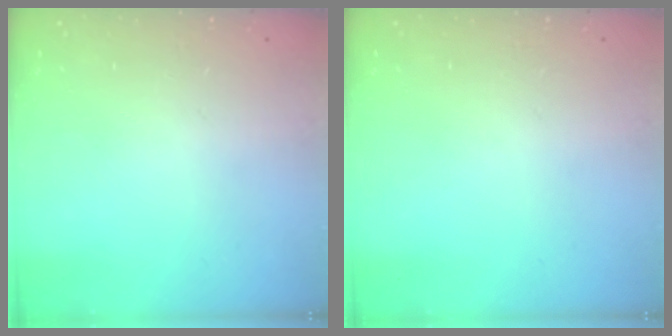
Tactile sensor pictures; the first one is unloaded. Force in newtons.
{"total": 0.0}